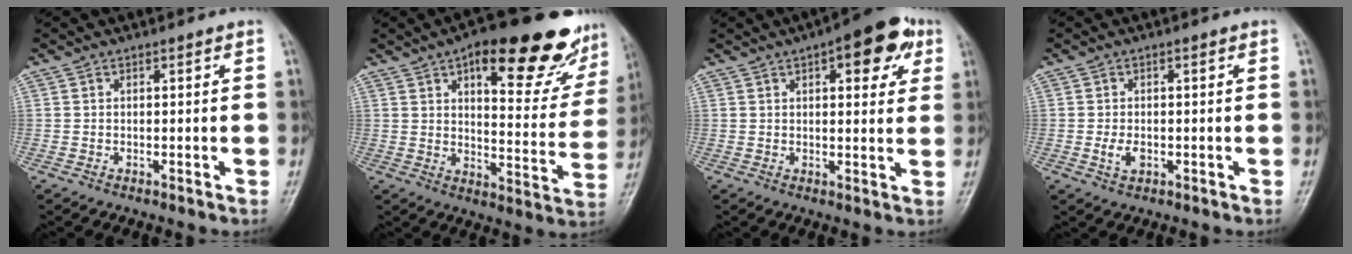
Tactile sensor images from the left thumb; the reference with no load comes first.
{"total": 23.7, "force": [14.2, 8.5, 17.0], "torque": [-0.177, -0.044, 0.189]}
{"total": 11.3, "force": [5.0, 4.7, 8.9], "torque": [-0.078, -0.003, 0.056]}
{"total": 2.6, "force": [-0.6, 1.6, 2.0], "torque": [-0.039, -0.002, -0.011]}